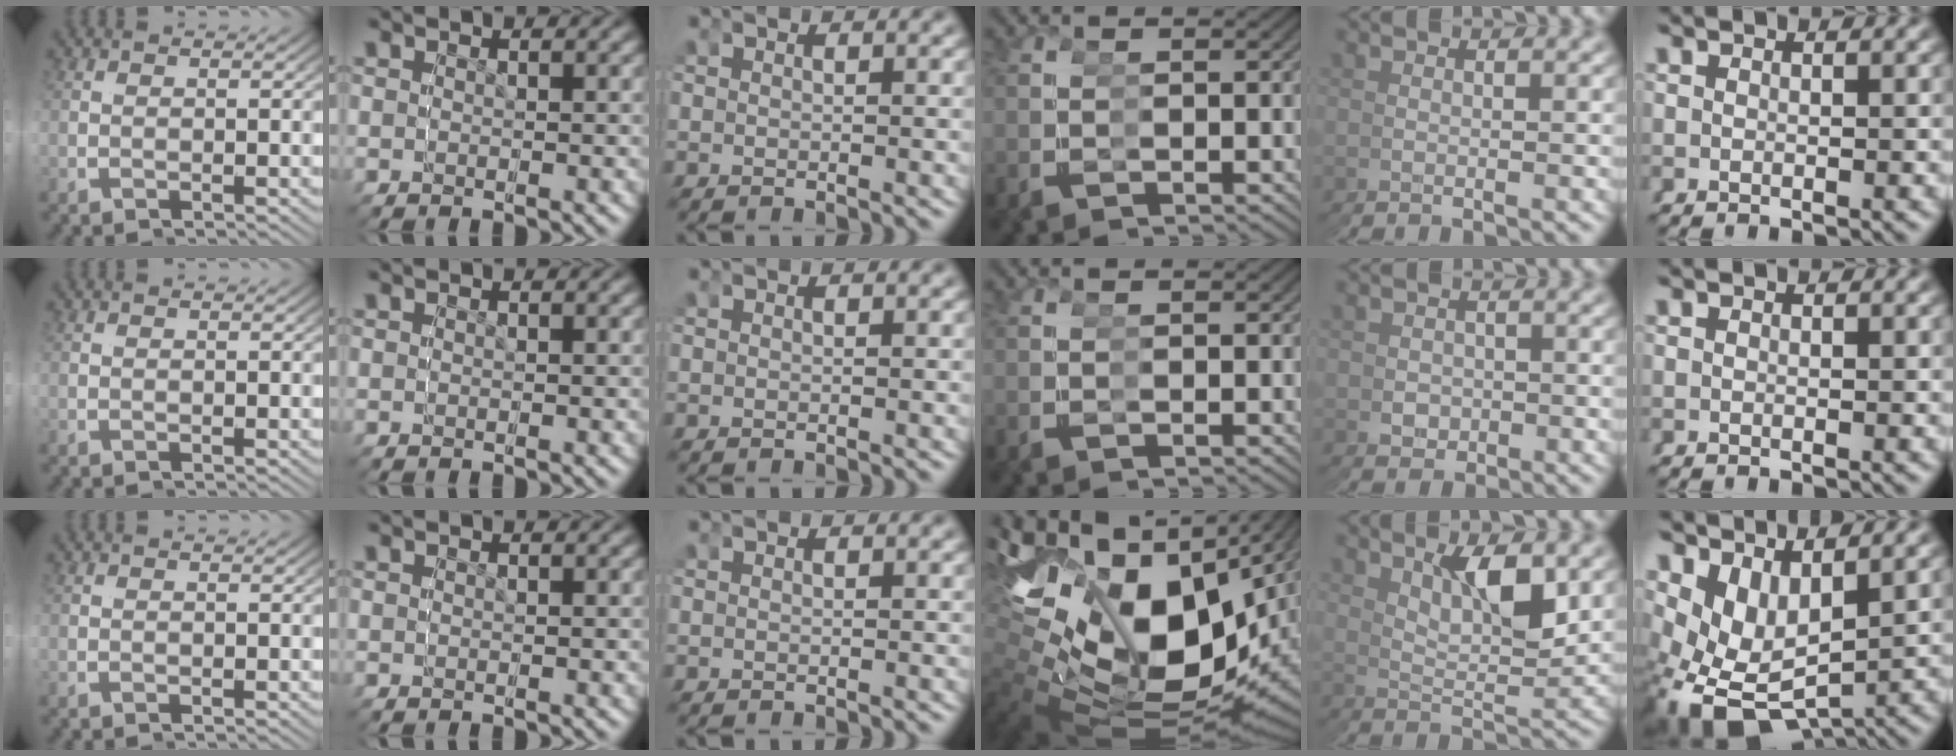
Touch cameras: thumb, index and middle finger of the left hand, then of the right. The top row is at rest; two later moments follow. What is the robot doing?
{"motion": "grasp_and_lifting", "object": "glasses"}